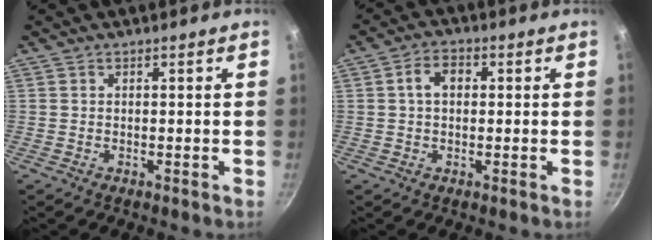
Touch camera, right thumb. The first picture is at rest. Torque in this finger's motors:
{"motor_torque": [0.40, 0.97, 0.63, 0.00, 0.16]}